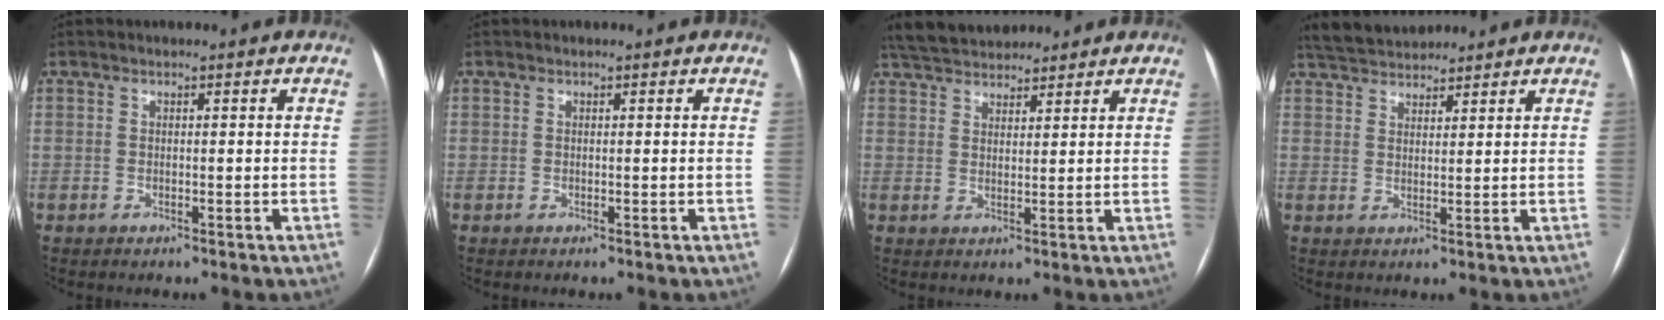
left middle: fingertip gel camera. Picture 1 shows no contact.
{"total": 0.0}
{"total": 8.6, "force": [7.8, 2.5, 2.6], "torque": [-0.047, 0.033, 0.134]}
{"total": 6.2, "force": [5.9, 1.4, 1.5], "torque": [-0.031, 0.032, 0.107]}